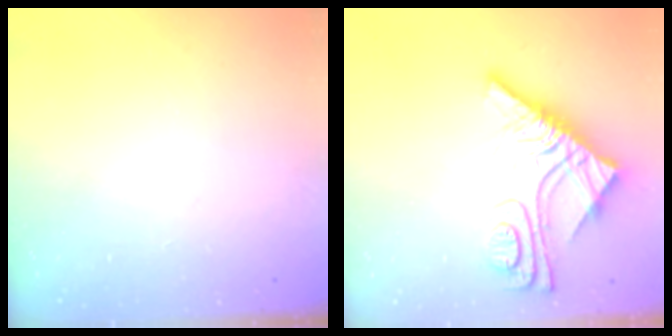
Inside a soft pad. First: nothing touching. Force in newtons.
{"total": 12.6, "press": 12.5, "slide": 1.2}